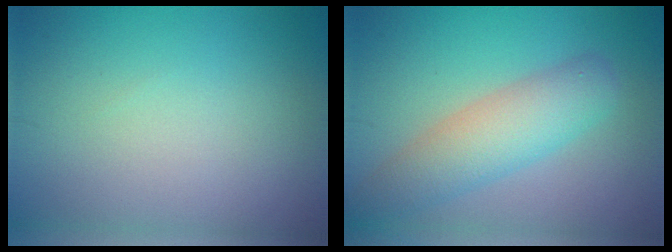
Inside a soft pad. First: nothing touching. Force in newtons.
{"total": 5.0, "press": 5.0, "slide": 0.3}